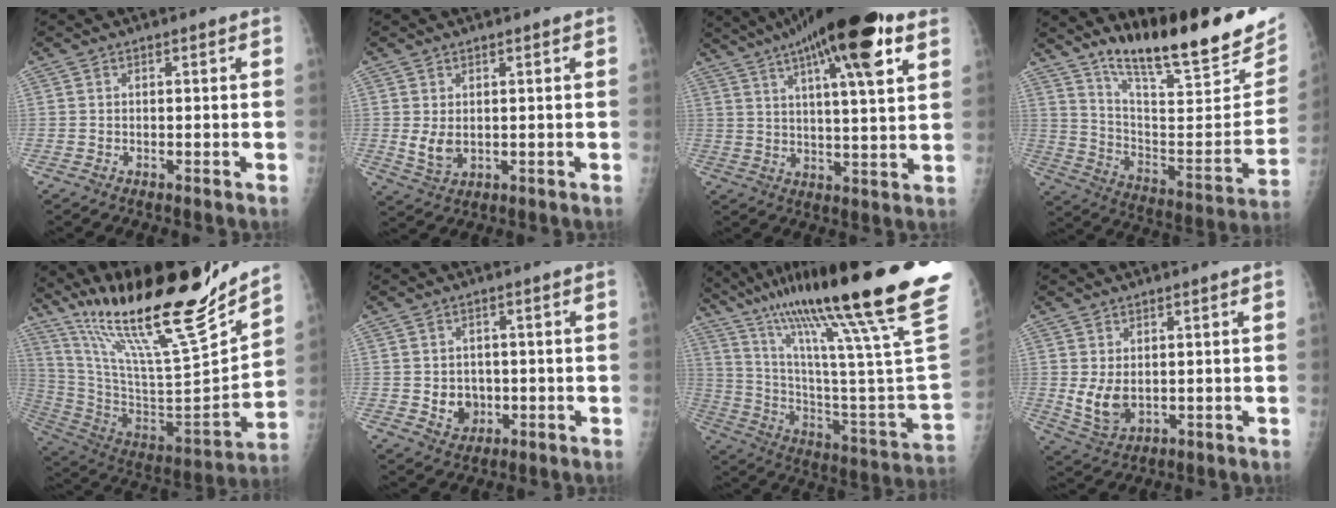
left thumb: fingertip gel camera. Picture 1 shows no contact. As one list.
[{"total": 3.8, "force": [0.6, 2.3, 2.9], "torque": [-0.047, -0.013, 0.022]}, {"total": 21.3, "force": [11.8, 4.6, 17.1], "torque": [-0.269, -0.010, 0.181]}, {"total": 25.8, "force": [18.7, 5.6, 16.9], "torque": [-0.228, -0.094, 0.296]}, {"total": 28.1, "force": [22.4, 3.1, 16.7], "torque": [-0.261, -0.118, 0.388]}, {"total": 4.8, "force": [-0.5, 4.2, 2.3], "torque": [-0.013, 0.003, 0.003]}, {"total": 38.2, "force": [25.7, 3.0, 28.1], "torque": [-0.381, -0.096, 0.404]}, {"total": 5.0, "force": [0.7, 3.1, 3.9], "torque": [-0.064, -0.015, 0.026]}]